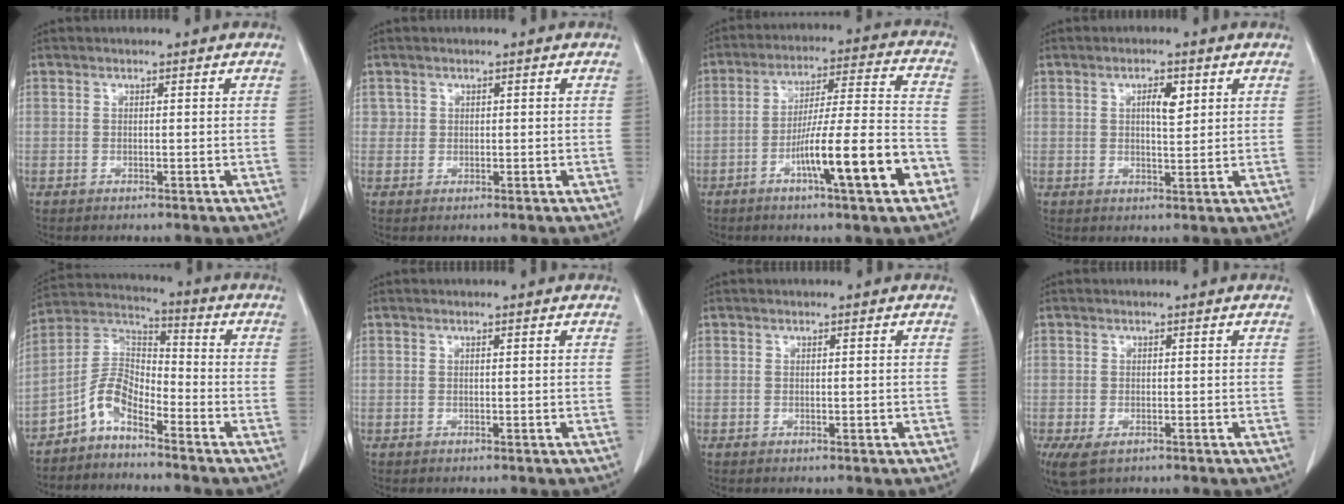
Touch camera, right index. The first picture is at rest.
{"total": 1.2, "force": [0.4, 1.1, 0.1], "torque": [0.009, 0.001, 0.002]}
{"total": 15.5, "force": [-6.4, 0.9, 14.1], "torque": [-0.230, 0.005, -0.099]}
{"total": 3.6, "force": [1.3, 1.1, 3.1], "torque": [-0.053, 0.000, 0.022]}
{"total": 6.7, "force": [-4.5, 2.8, 4.1], "torque": [-0.090, 0.022, -0.095]}
{"total": 0.0}
{"total": 0.7, "force": [-0.1, 0.3, 0.6], "torque": [-0.010, -0.001, 0.001]}
{"total": 4.4, "force": [-2.3, 2.2, 3.0], "torque": [-0.067, -0.013, -0.031]}